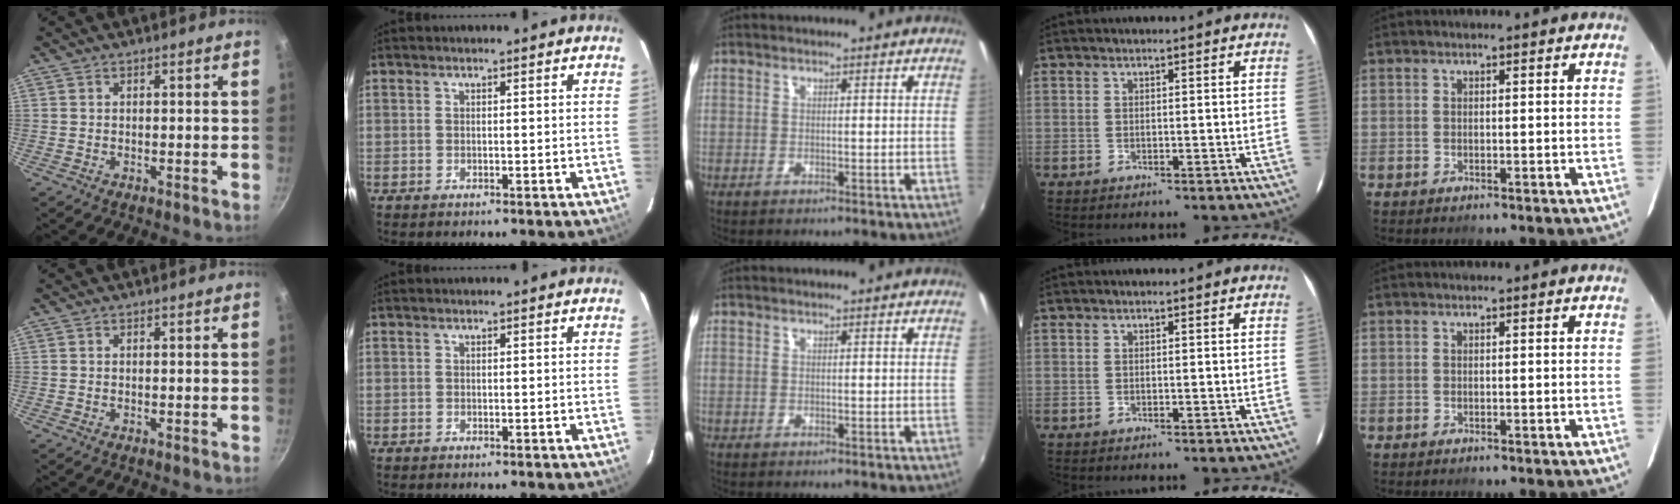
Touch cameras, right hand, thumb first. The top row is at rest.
{}